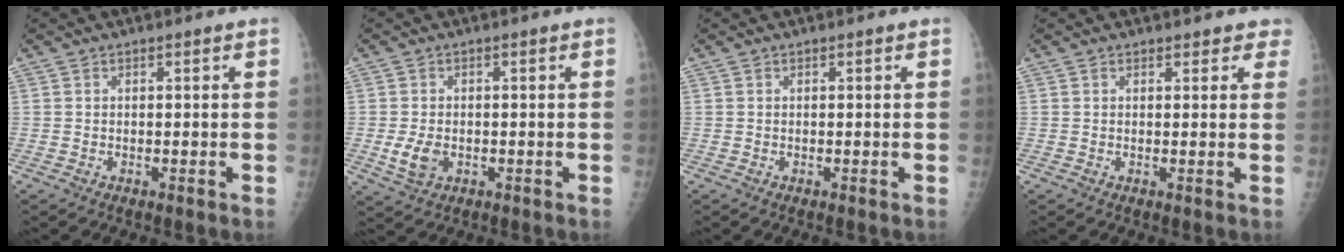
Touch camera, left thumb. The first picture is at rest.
{"total": 4.2, "force": [-1.0, 2.9, 2.9], "torque": [-0.057, -0.004, -0.013]}
{"total": 0.0}
{"total": 3.0, "force": [2.6, 1.4, 0.4], "torque": [0.031, -0.008, 0.014]}